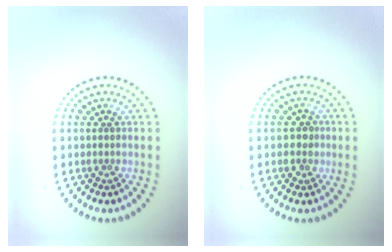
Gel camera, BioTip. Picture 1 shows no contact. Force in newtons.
{"total": 1.7, "press": 1.6, "slide": 0.7}